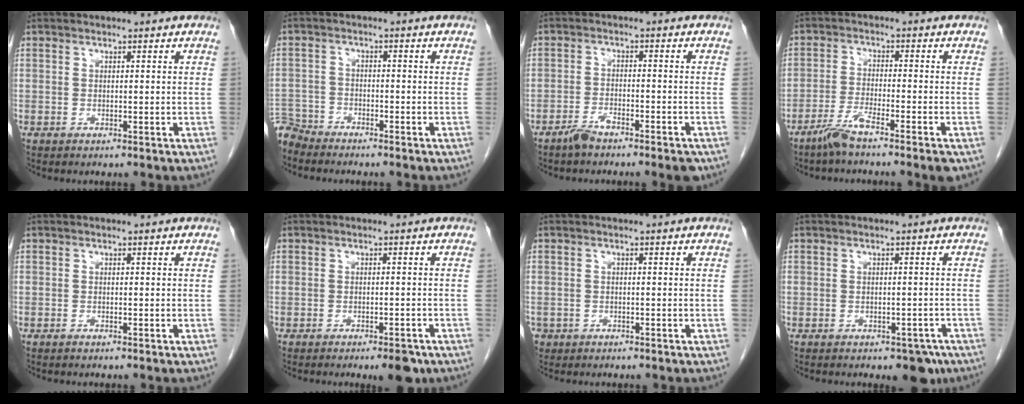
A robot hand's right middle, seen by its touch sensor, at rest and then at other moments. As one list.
[{"total": 5.2, "force": [-5.0, 1.2, -0.3], "torque": [0.008, -0.007, -0.099]}, {"total": 4.9, "force": [-3.9, 0.9, 2.9], "torque": [-0.046, -0.001, -0.064]}, {"total": 5.8, "force": [-4.2, -0.5, 4.0], "torque": [-0.074, -0.014, -0.083]}, {"total": 0.0}, {"total": 3.4, "force": [-2.4, 1.0, 2.2], "torque": [-0.023, -0.001, -0.028]}, {"total": 1.7, "force": [-0.9, 1.4, 0.2], "torque": [-0.010, 0.001, -0.014]}, {"total": 3.9, "force": [-2.7, 1.9, 2.0], "torque": [-0.011, 0.003, -0.031]}]